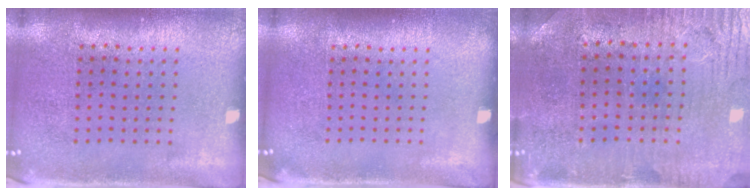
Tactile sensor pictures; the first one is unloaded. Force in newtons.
{"total": 0.0}
{"total": 1.0, "press": 0.8, "slide": 0.6}